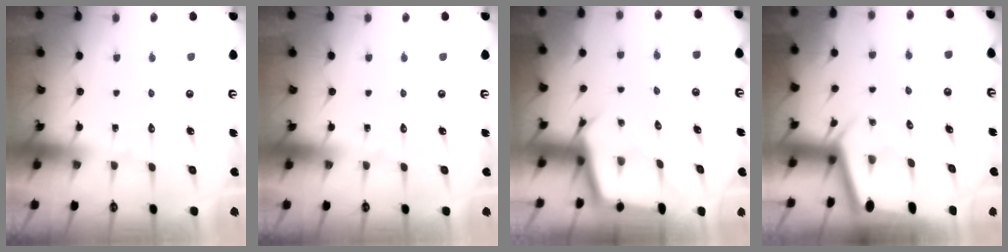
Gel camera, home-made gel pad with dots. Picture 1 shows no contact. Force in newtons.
{"total": 0.0}
{"total": 2.6, "press": 2.6, "slide": 0.1}
{"total": 2.3, "press": 2.3, "slide": 0.1}